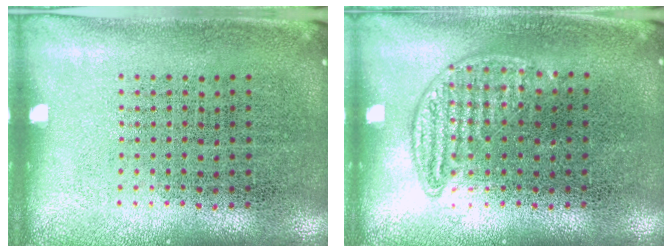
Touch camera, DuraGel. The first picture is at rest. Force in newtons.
{"total": 0.8, "press": 0.7, "slide": 0.4}